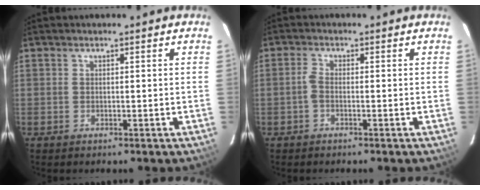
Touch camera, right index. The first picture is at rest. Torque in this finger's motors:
{"motor_torque": [0.24, -0.22, 0.10, 0.04]}